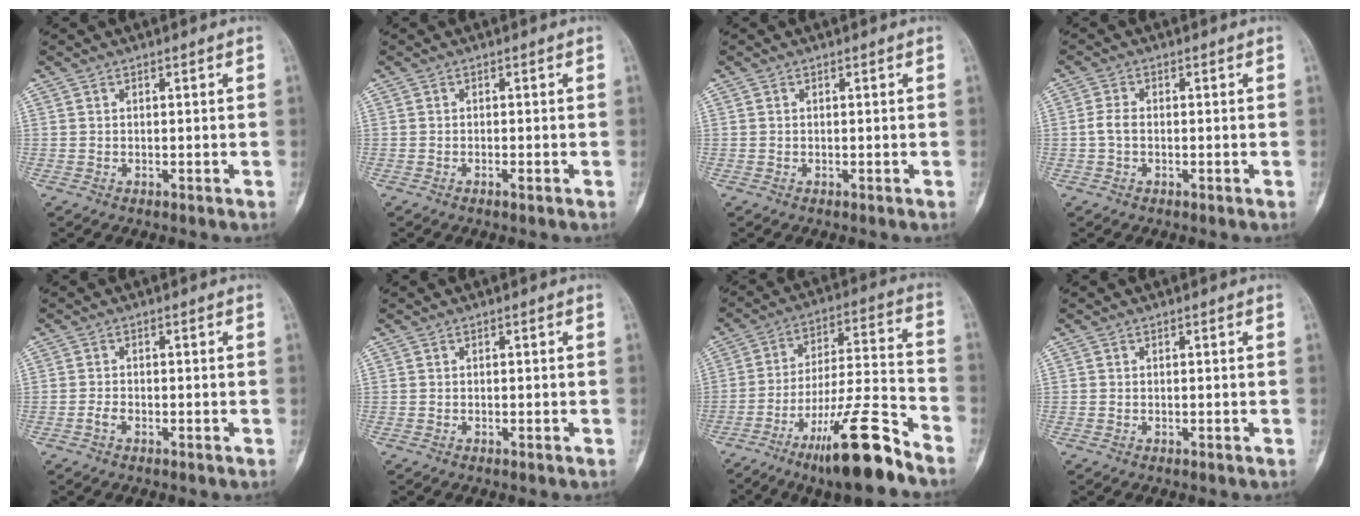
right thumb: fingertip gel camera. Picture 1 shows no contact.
{"total": 0.6, "force": [-0.4, 0.1, 0.5], "torque": [-0.010, 0.002, -0.006]}
{"total": 0.0}
{"total": 2.4, "force": [-0.4, 1.4, 1.9], "torque": [-0.041, 0.005, -0.013]}
{"total": 1.3, "force": [-0.7, 0.7, 0.8], "torque": [-0.019, 0.004, -0.016]}
{"total": 0.0}
{"total": 17.4, "force": [-11.7, 2.6, 12.6], "torque": [-0.220, 0.072, -0.195]}
{"total": 0.0}